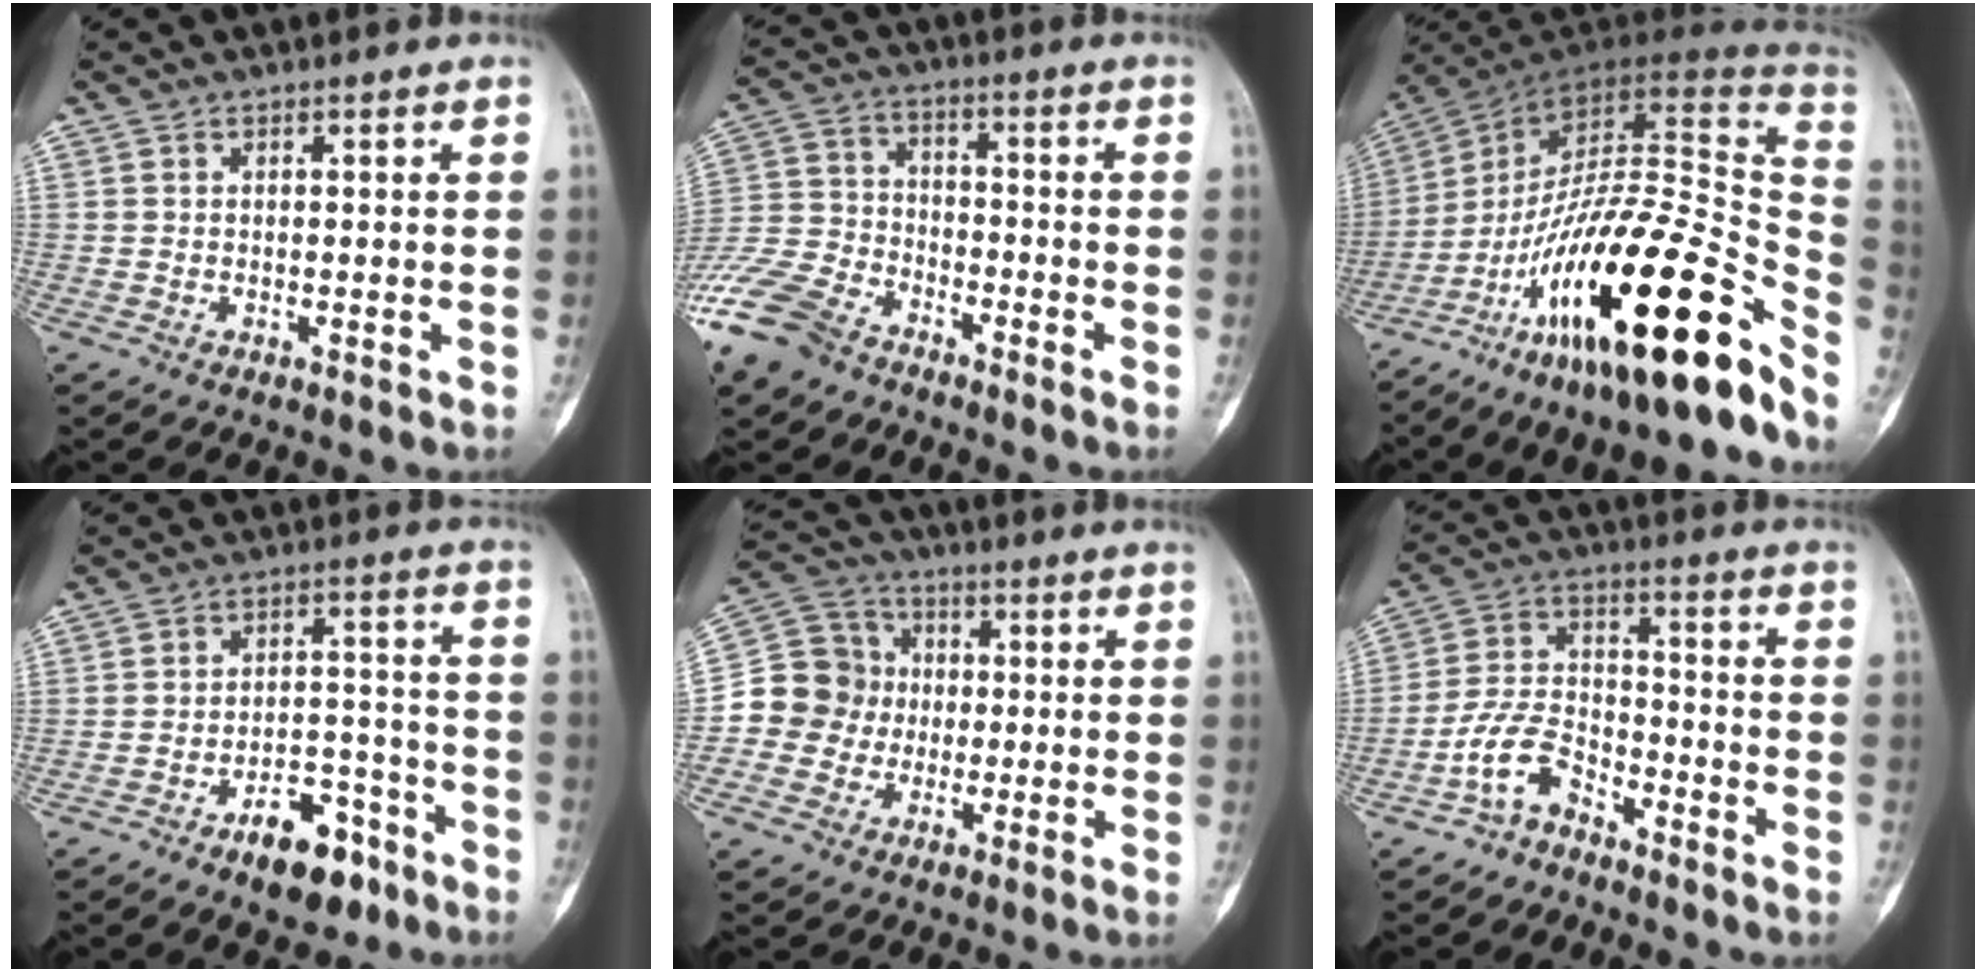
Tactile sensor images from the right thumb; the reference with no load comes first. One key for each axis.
{"total": 14.2, "fx": -10.0, "fy": 7.6, "fz": 6.5, "tx": -0.149, "ty": 0.027, "tz": -0.197}
{"total": 35.0, "fx": -16.4, "fy": 10.2, "fz": 29.2, "tx": -0.372, "ty": 0.076, "tz": -0.258}
{"total": 10.0, "fx": -6.3, "fy": 5.2, "fz": 5.8, "tx": -0.060, "ty": 0.053, "tz": -0.093}
{"total": 11.4, "fx": -1.2, "fy": 10.9, "fz": 3.0, "tx": -0.027, "ty": 0.035, "tz": -0.026}
{"total": 8.2, "fx": -5.4, "fy": 4.5, "fz": 4.2, "tx": -0.087, "ty": 0.052, "tz": -0.110}